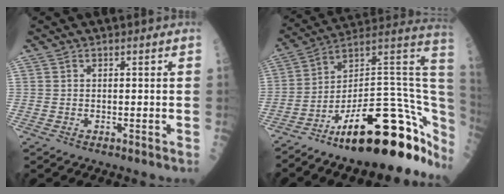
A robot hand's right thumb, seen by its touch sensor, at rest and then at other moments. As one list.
[{"total": 25.7, "force": [-13.0, 8.0, 20.6], "torque": [-0.199, 0.103, -0.199]}]